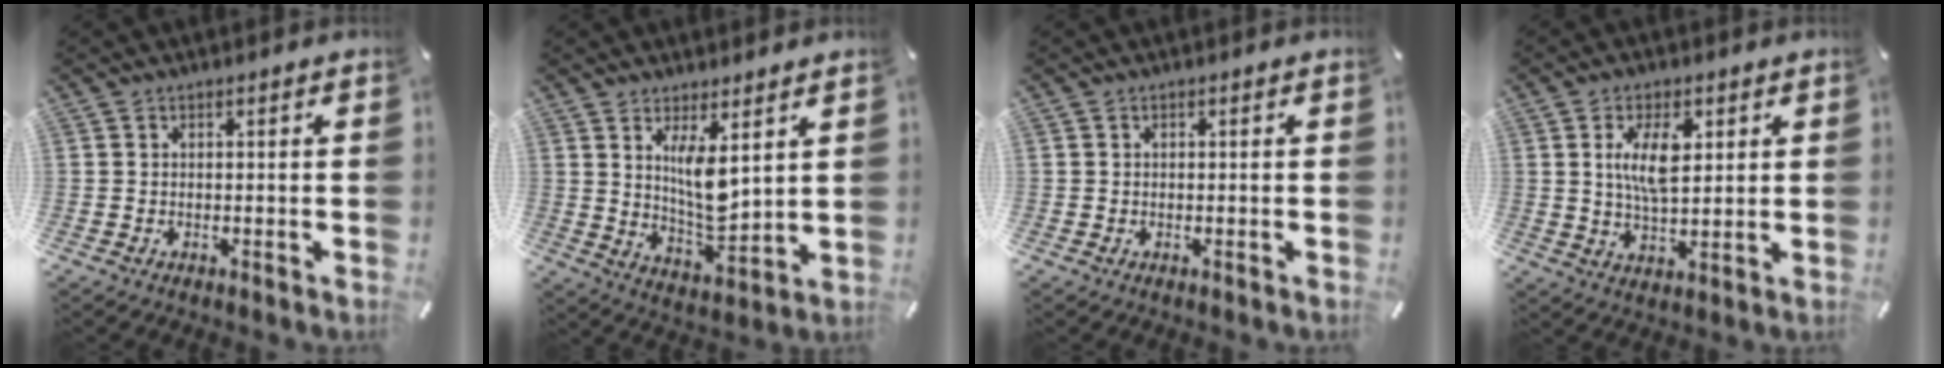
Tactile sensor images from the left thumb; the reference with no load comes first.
{"total": 9.3, "force": [4.0, 3.2, 7.8], "torque": [-0.145, -0.030, 0.066]}
{"total": 0.0}
{"total": 9.7, "force": [2.9, 4.8, 7.9], "torque": [-0.159, -0.009, 0.041]}